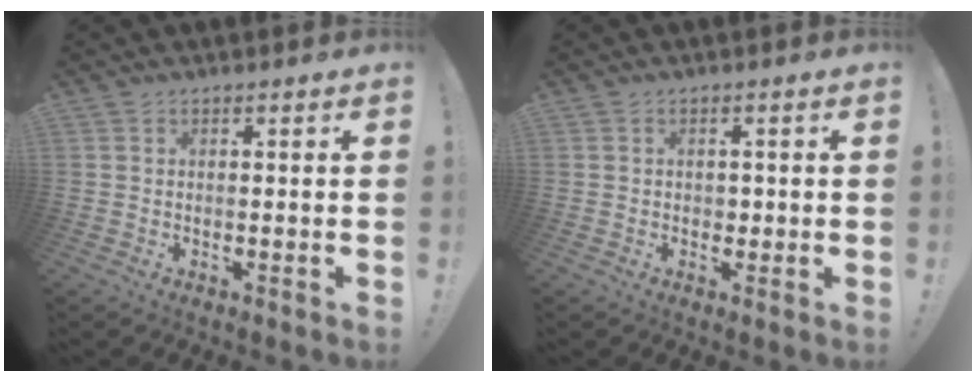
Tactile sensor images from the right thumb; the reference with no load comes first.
{"total": 1.4, "force": [-0.2, 1.3, 0.5], "torque": [-0.003, 0.000, -0.004]}